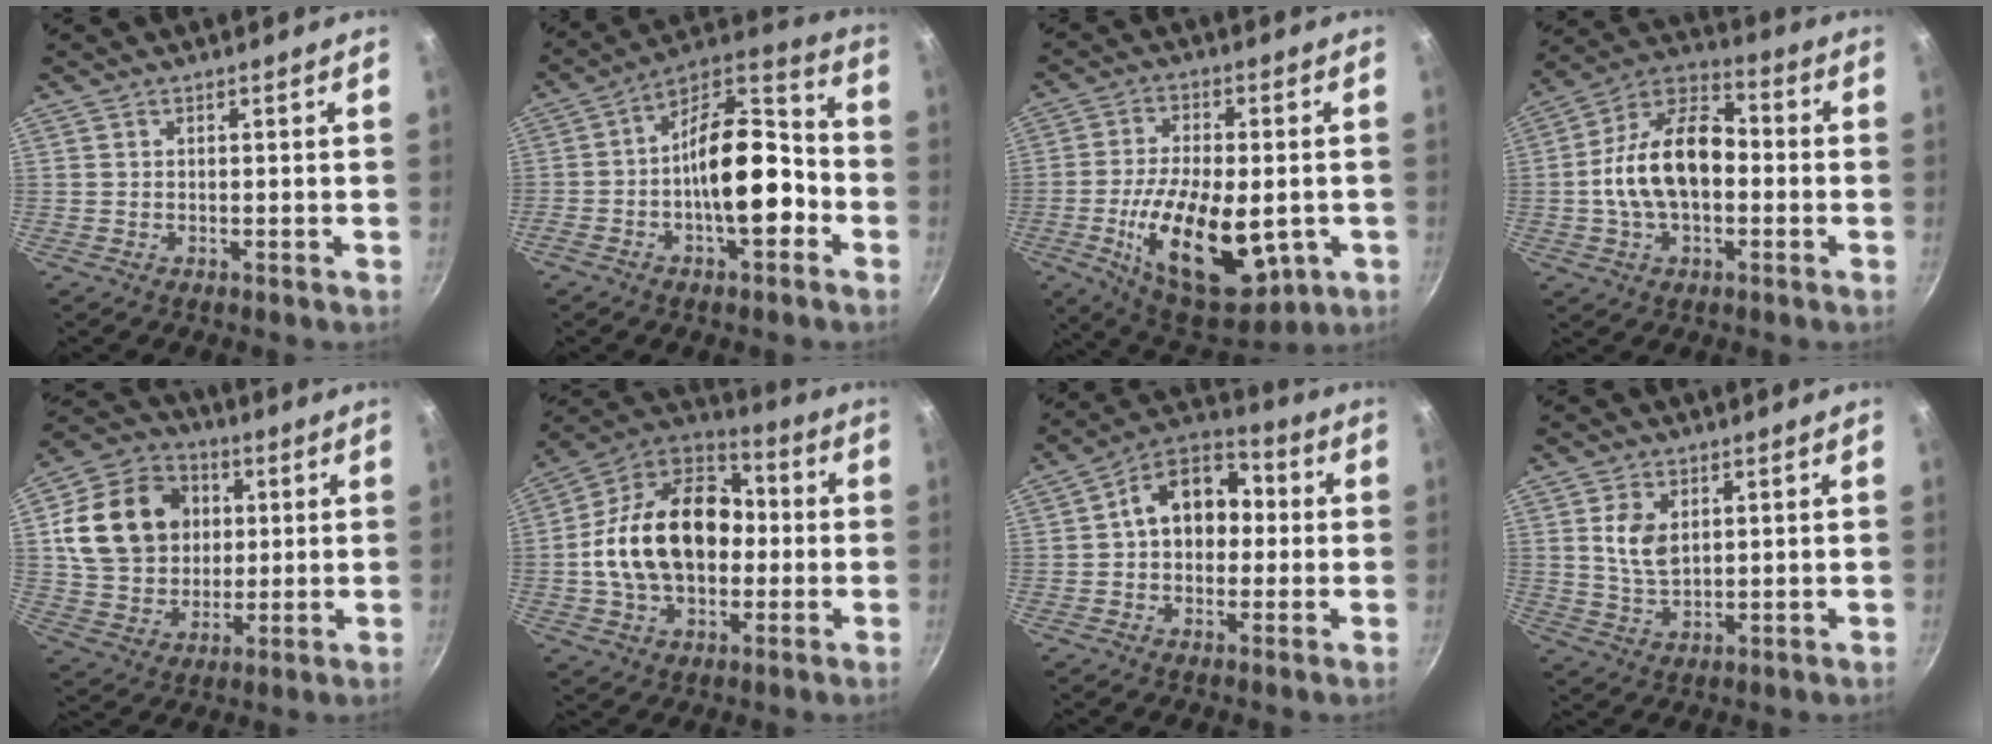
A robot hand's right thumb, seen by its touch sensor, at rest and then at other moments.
{"total": 17.0, "force": [-4.1, 8.3, 14.2], "torque": [-0.187, 0.061, -0.080]}
{"total": 21.9, "force": [-4.6, 11.3, 18.1], "torque": [-0.286, 0.001, -0.061]}
{"total": 16.2, "force": [-1.2, 10.1, 12.7], "torque": [-0.198, 0.042, -0.040]}
{"total": 18.8, "force": [3.6, 15.4, 10.1], "torque": [-0.158, 0.009, 0.067]}
{"total": 22.2, "force": [-0.7, 15.6, 15.8], "torque": [-0.244, 0.050, -0.023]}
{"total": 13.2, "force": [0.9, 9.7, 8.9], "torque": [-0.086, 0.037, -0.006]}
{"total": 6.1, "force": [1.8, 3.9, 4.4], "torque": [-0.074, -0.015, 0.039]}